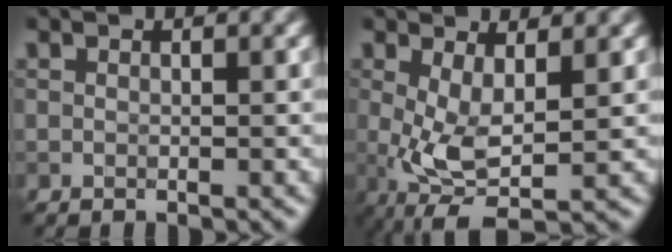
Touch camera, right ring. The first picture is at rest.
{"total": 4.3, "force": [-0.3, 1.2, 4.1], "torque": [-0.083, -0.009, -0.002]}